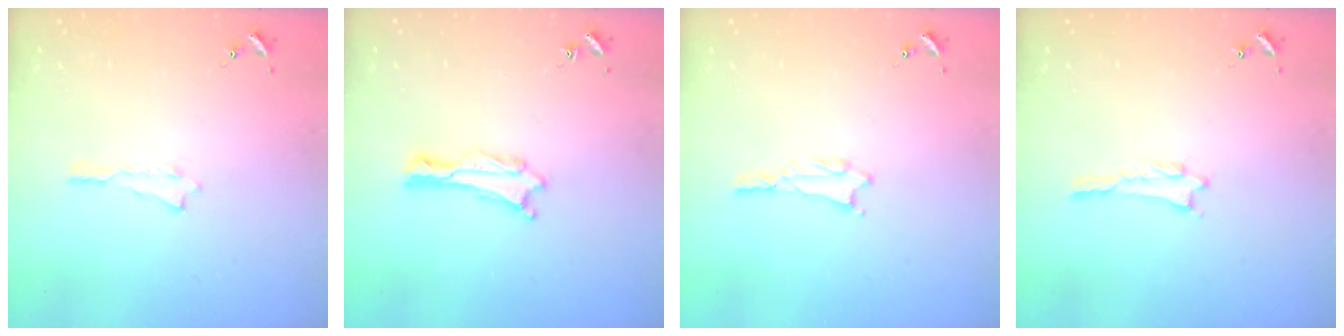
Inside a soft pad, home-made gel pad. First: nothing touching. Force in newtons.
{"total": 0.6, "press": 0.6, "slide": 0.2}
{"total": 1.0, "press": 1.0, "slide": 0.1}
{"total": 0.0}